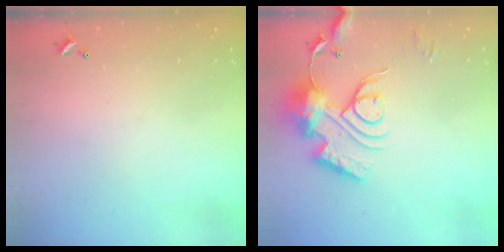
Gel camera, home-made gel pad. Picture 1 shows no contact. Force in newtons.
{"total": 18.0, "press": 18.0, "slide": 1.7}